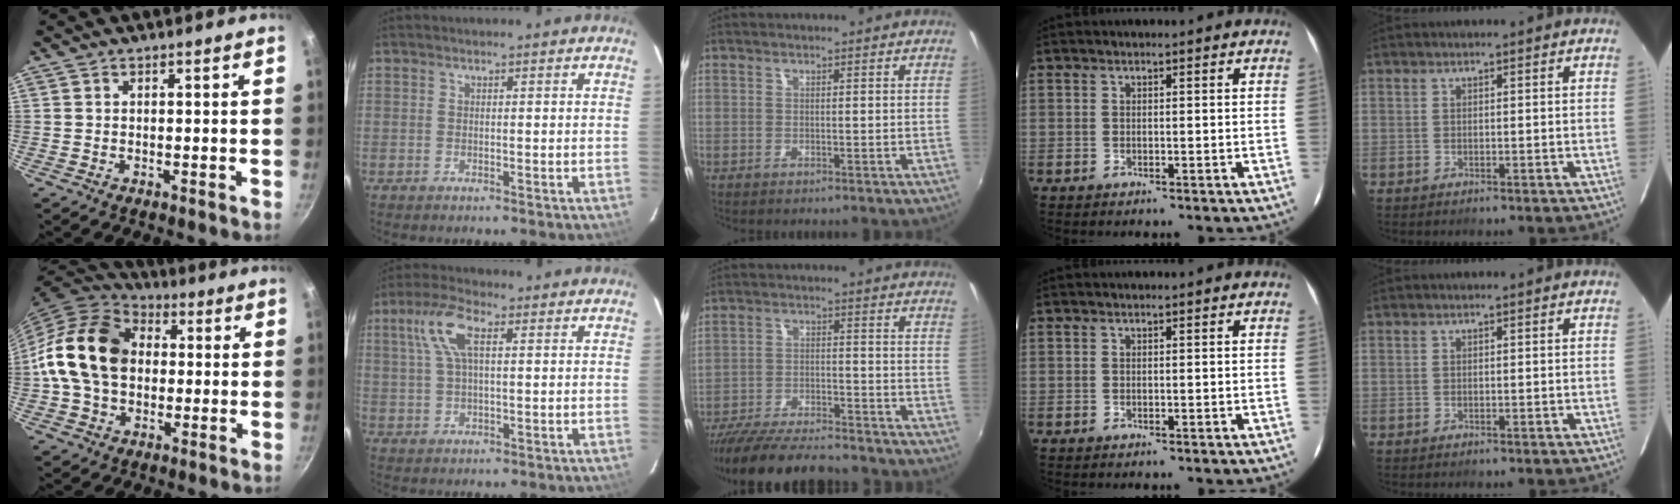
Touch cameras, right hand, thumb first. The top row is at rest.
{"thumb": {"total": 18.5, "force": [0.9, 13.8, 12.3], "torque": [-0.208, 0.031, 0.004]}, "index": {"total": 7.5, "force": [2.6, 2.7, 6.5], "torque": [-0.137, 0.019, 0.050]}, "middle": {"total": 18.1, "force": [-16.0, 3.5, 7.7], "torque": [-0.161, -0.030, -0.249]}}